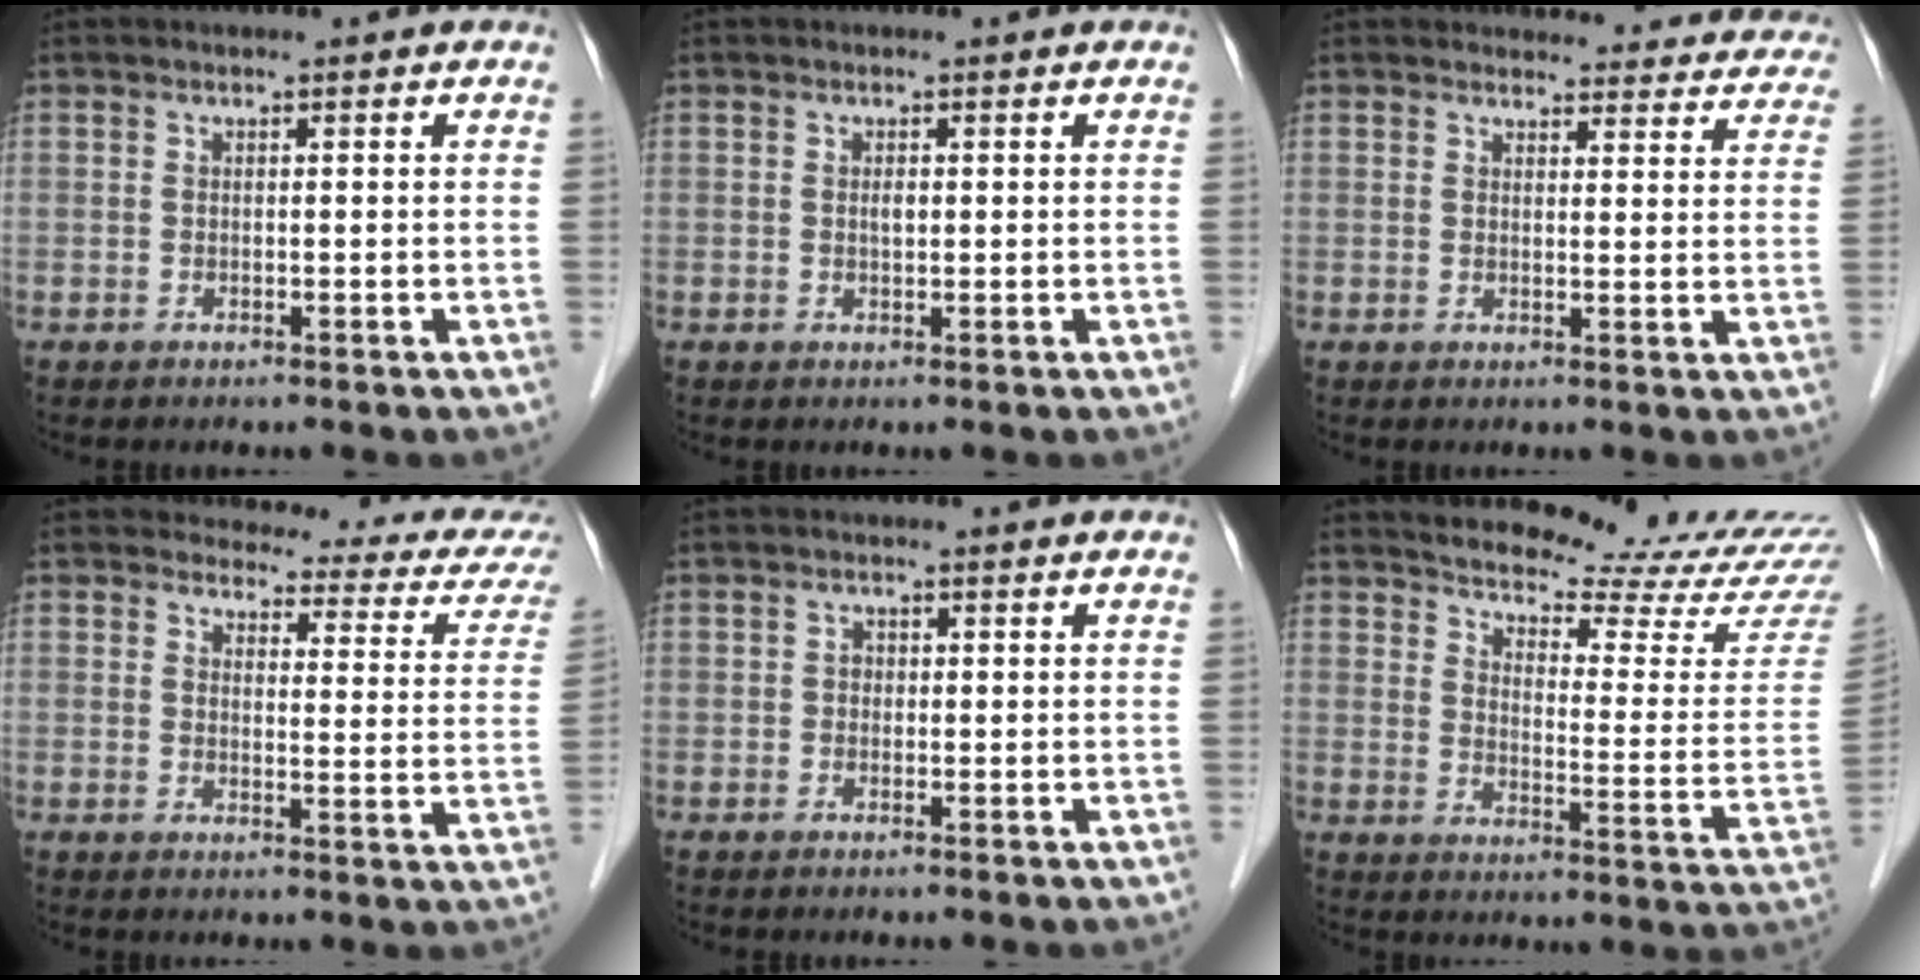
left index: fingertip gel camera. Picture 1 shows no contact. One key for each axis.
{"total": 0.9, "fx": 0.2, "fy": 0.4, "fz": 0.8, "tx": -0.015, "ty": 0.000, "tz": 0.002}
{"total": 16.2, "fx": 15.4, "fy": 4.5, "fz": 1.9, "tx": 0.014, "ty": -0.029, "tz": 0.150}
{"total": 14.4, "fx": 13.5, "fy": 3.1, "fz": 3.8, "tx": -0.016, "ty": -0.054, "tz": 0.120}
{"total": 0.8, "fx": 0.0, "fy": 0.8, "fz": 0.4, "tx": -0.004, "ty": 0.003, "tz": -0.003}
{"total": 18.8, "fx": 18.0, "fy": 1.1, "fz": 5.2, "tx": -0.074, "ty": -0.102, "tz": 0.210}